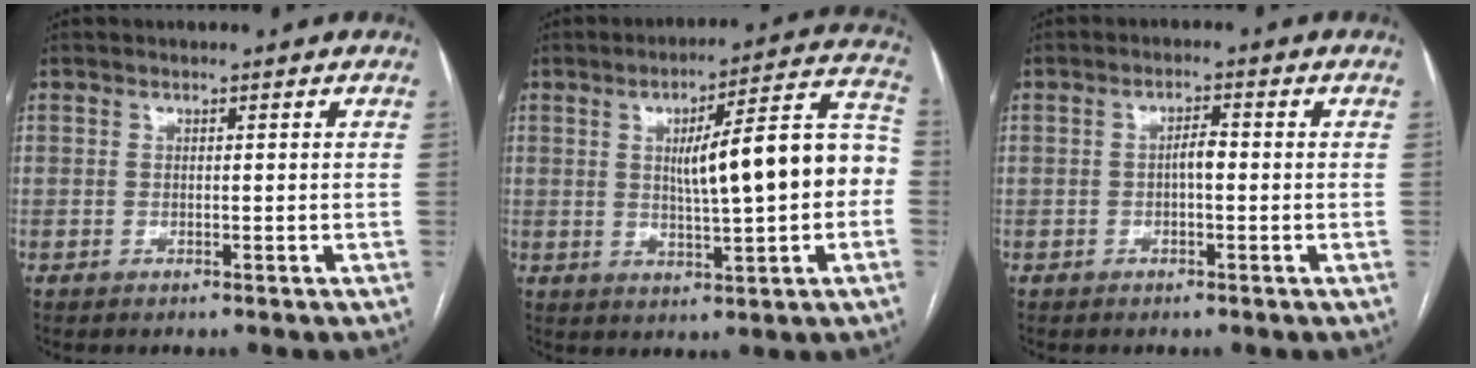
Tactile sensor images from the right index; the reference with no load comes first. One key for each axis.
{"total": 14.5, "fx": 0.1, "fy": 2.3, "fz": 14.3, "tx": -0.196, "ty": 0.040, "tz": 0.005}
{"total": 2.2, "fx": -0.4, "fy": 0.6, "fz": 2.0, "tx": -0.033, "ty": 0.006, "tz": -0.007}